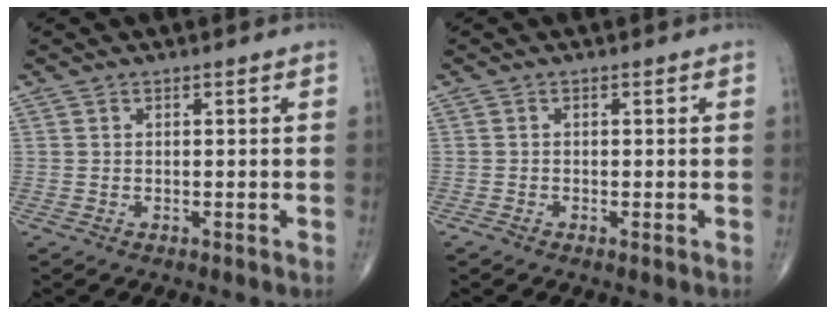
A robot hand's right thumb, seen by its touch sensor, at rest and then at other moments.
{"total": 0.8, "force": [-0.4, 0.3, 0.6], "torque": [-0.016, -0.004, -0.012]}